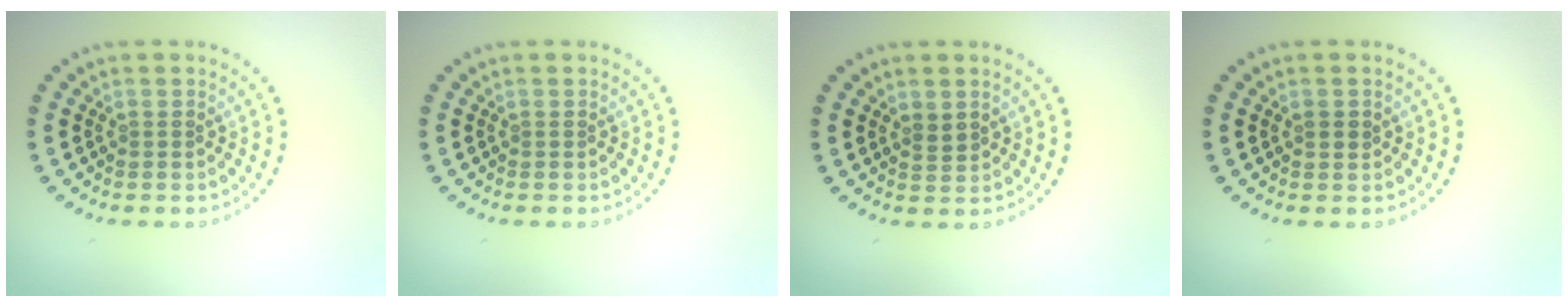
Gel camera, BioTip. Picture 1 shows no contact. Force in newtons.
{"total": 0.0}
{"total": 1.1, "press": 1.0, "slide": 0.5}
{"total": 0.9, "press": 0.8, "slide": 0.3}